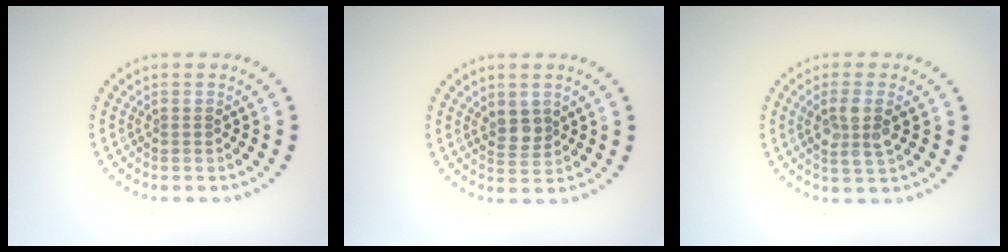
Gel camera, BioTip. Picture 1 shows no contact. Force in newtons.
{"total": 1.9, "press": 1.8, "slide": 0.7}
{"total": 3.0, "press": 2.7, "slide": 1.2}